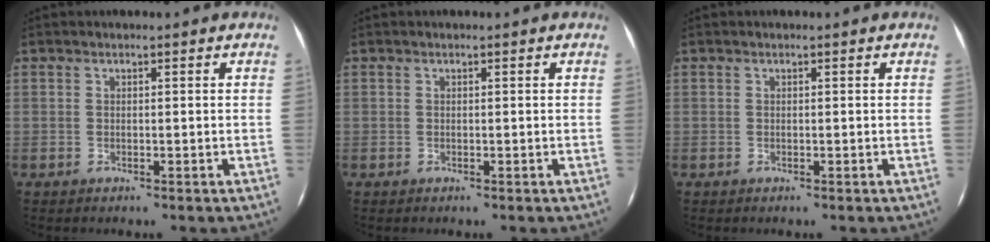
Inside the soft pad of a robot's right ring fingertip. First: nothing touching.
{"total": 0.0}
{"total": 0.0}